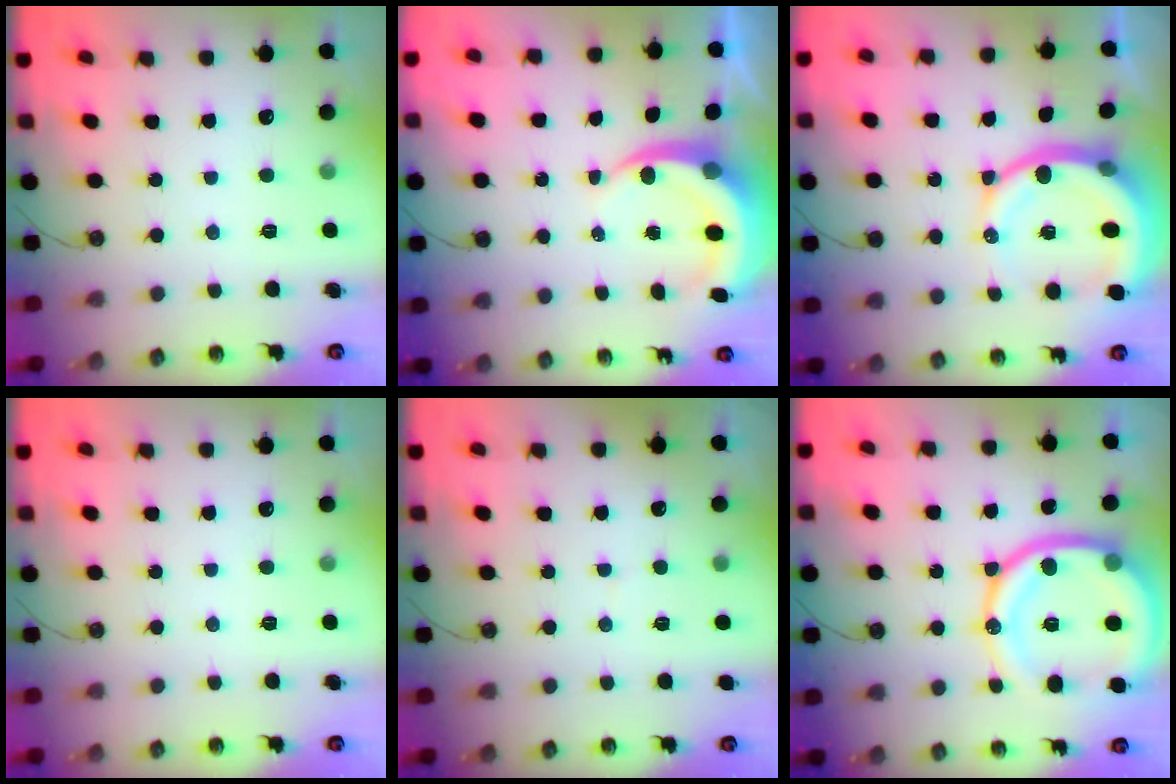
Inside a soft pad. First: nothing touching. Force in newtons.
{"total": 7.3, "press": 7.2, "slide": 1.1}
{"total": 15.0, "press": 14.9, "slide": 2.0}
{"total": 0.0}
{"total": 1.8, "press": 1.8, "slide": 0.1}
{"total": 21.6, "press": 21.4, "slide": 2.6}